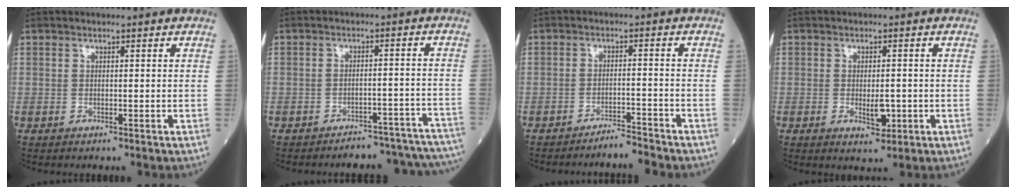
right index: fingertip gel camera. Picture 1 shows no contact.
{"total": 13.2, "force": [-12.9, 2.7, 1.6], "torque": [0.009, 0.034, -0.149]}
{"total": 3.5, "force": [-3.4, -0.7, 0.4], "torque": [-0.004, -0.013, -0.055]}
{"total": 3.5, "force": [-0.8, 1.4, 3.1], "torque": [-0.048, -0.003, -0.007]}